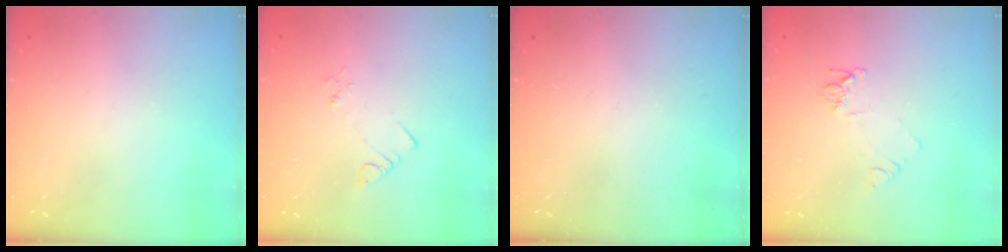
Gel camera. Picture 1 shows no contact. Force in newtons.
{"total": 2.4, "press": 2.4, "slide": 0.4}
{"total": 0.0}
{"total": 5.6, "press": 5.6, "slide": 0.5}